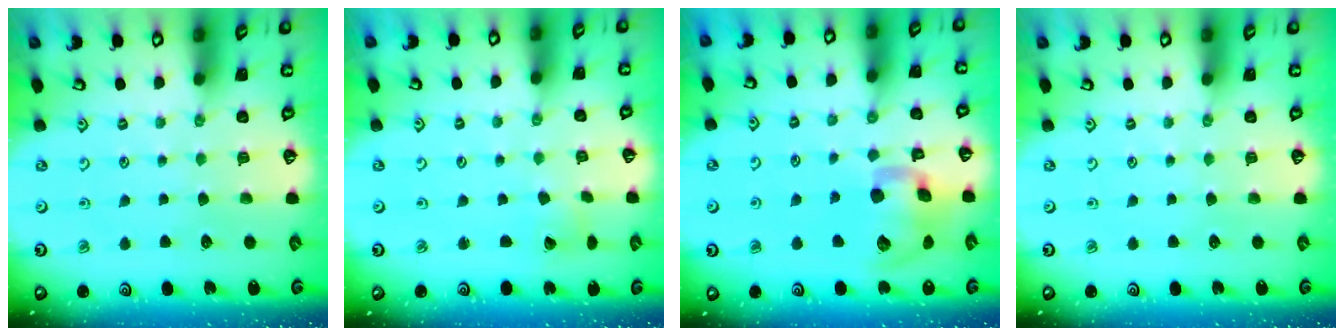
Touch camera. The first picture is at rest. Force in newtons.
{"total": 2.7, "press": 2.7, "slide": 0.3}
{"total": 13.5, "press": 13.3, "slide": 2.1}
{"total": 0.0}